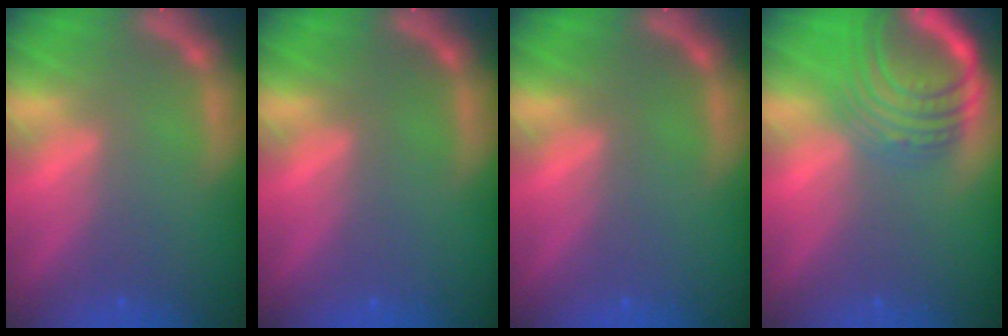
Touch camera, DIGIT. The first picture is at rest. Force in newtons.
{"total": 0.0}
{"total": 0.0}
{"total": 9.5}